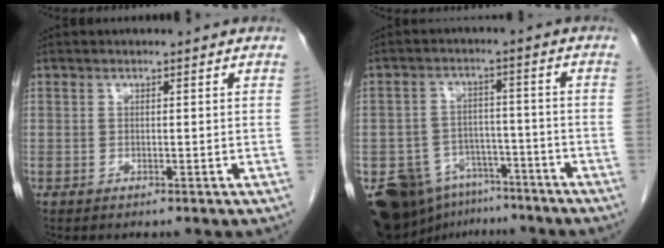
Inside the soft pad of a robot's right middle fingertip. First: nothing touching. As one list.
[{"total": 13.9, "force": [-9.9, 8.2, 5.4], "torque": [-0.096, 0.015, -0.146]}]